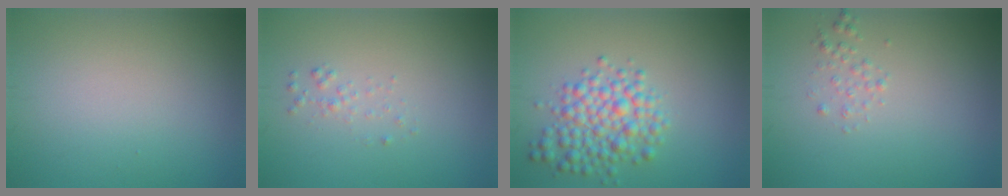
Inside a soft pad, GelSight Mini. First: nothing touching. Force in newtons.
{"total": 0.8, "press": 0.8, "slide": 0.1}
{"total": 4.5, "press": 4.5, "slide": 0.1}
{"total": 0.9, "press": 0.9, "slide": 0.1}